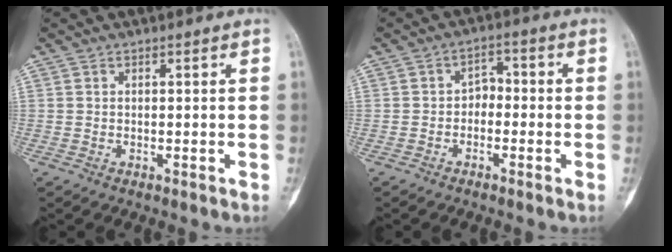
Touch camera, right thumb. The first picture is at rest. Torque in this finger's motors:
{"motor_torque": [-0.55, -0.17, 0.02, 0.04, 0.11]}